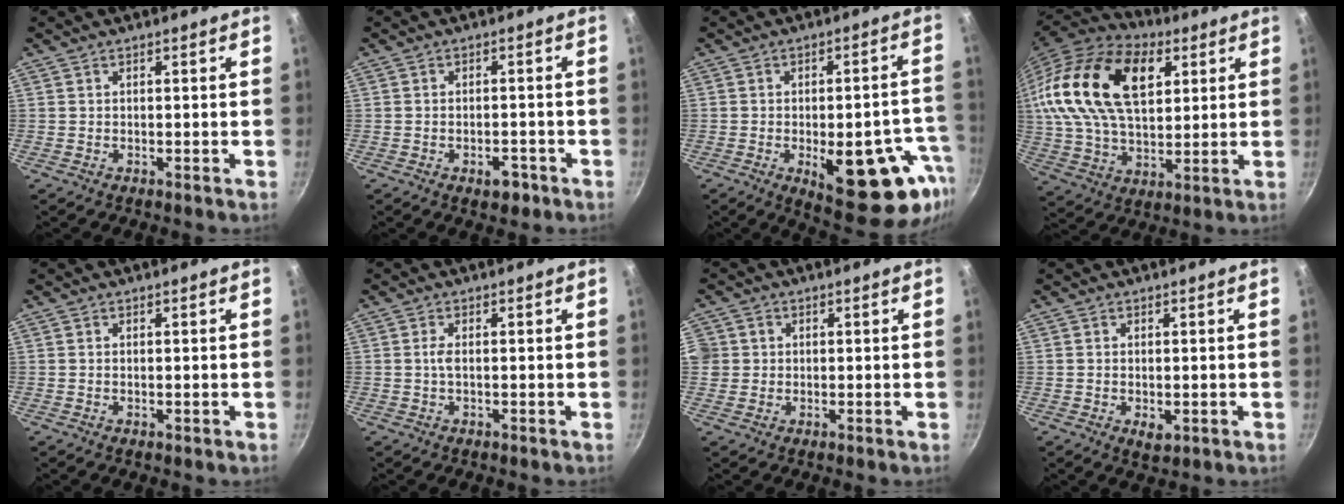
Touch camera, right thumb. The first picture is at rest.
{"total": 3.5, "force": [-1.9, 2.0, 2.1], "torque": [-0.019, 0.017, -0.020]}
{"total": 18.5, "force": [-6.3, 7.8, 15.6], "torque": [-0.147, 0.012, -0.071]}
{"total": 25.4, "force": [9.0, 14.7, 18.6], "torque": [-0.323, -0.008, 0.152]}
{"total": 0.0}
{"total": 1.6, "force": [0.0, 0.5, 1.5], "torque": [-0.035, 0.002, -0.002]}
{"total": 4.0, "force": [0.3, 3.8, 1.0], "torque": [-0.002, 0.009, 0.001]}
{"total": 2.6, "force": [-0.5, 1.6, 2.0], "torque": [-0.033, -0.009, -0.004]}